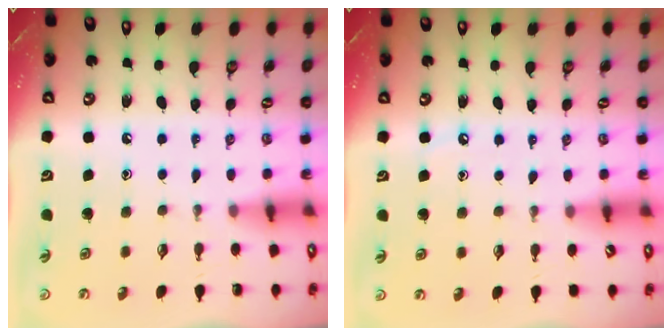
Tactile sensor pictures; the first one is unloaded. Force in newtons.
{"total": 3.7, "press": 3.7, "slide": 0.3}